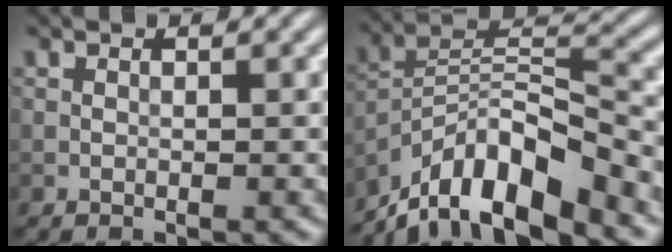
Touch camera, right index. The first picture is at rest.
{"total": 11.0, "force": [-8.4, 3.3, 6.3], "torque": [-0.098, 0.009, -0.160]}